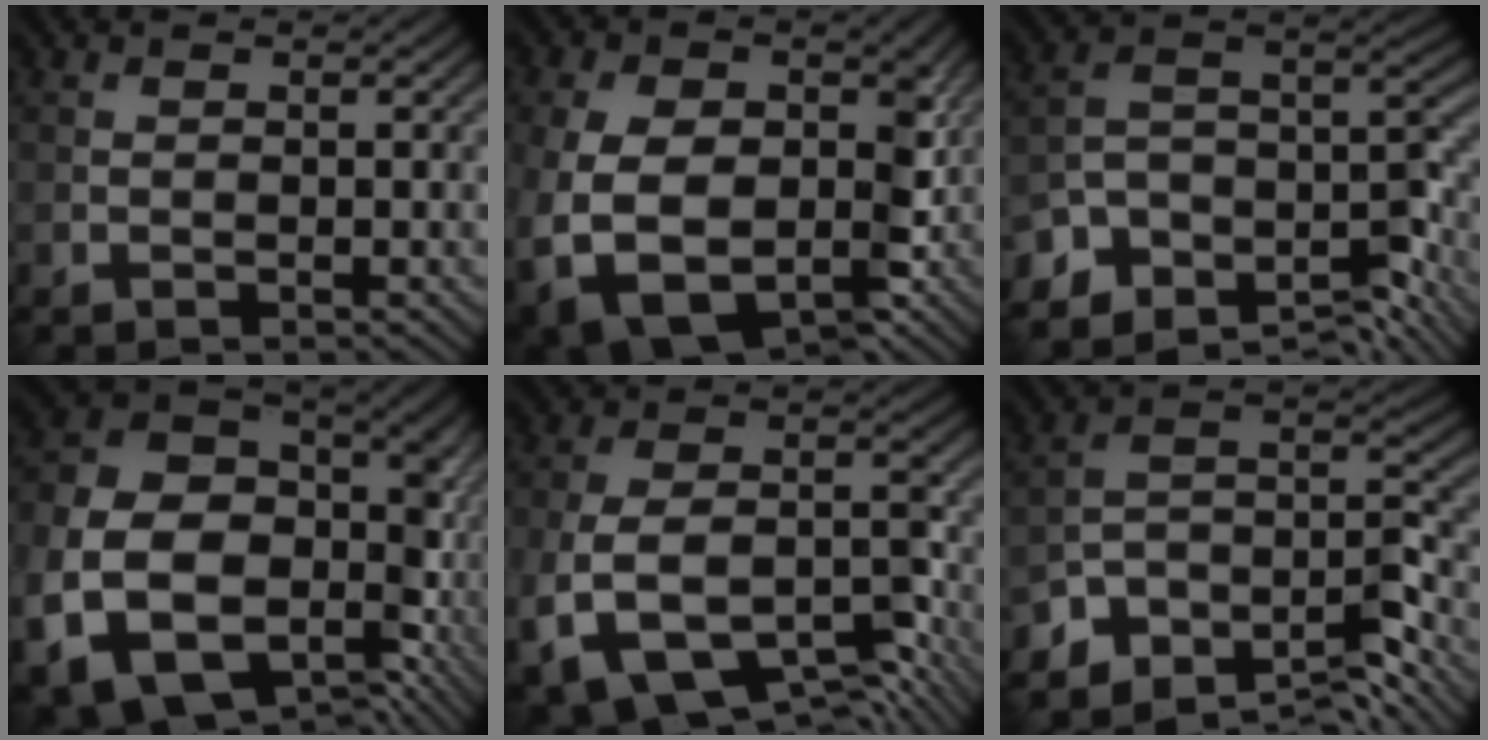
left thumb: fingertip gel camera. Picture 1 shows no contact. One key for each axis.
{"total": 13.2, "fx": -2.5, "fy": 9.4, "fz": 8.9, "tx": -0.176, "ty": -0.031, "tz": -0.028}
{"total": 10.3, "fx": -8.3, "fy": 4.2, "fz": 4.6, "tx": -0.091, "ty": -0.007, "tz": -0.146}
{"total": 17.7, "fx": -5.6, "fy": 13.3, "fz": 10.2, "tx": -0.239, "ty": -0.044, "tz": -0.091}
{"total": 13.7, "fx": -7.0, "fy": 7.4, "fz": 9.2, "tx": -0.198, "ty": -0.028, "tz": -0.112}
{"total": 10.1, "fx": -8.3, "fy": 3.7, "fz": 4.3, "tx": -0.072, "ty": -0.001, "tz": -0.155}